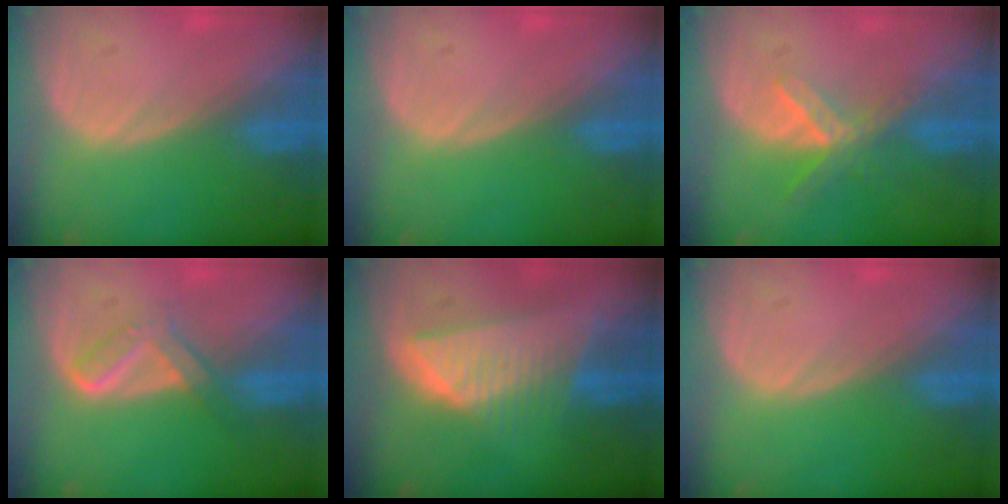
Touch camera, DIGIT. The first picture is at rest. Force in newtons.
{"total": 0.0}
{"total": 5.7, "press": 5.0, "slide": 2.8}
{"total": 4.0, "press": 4.0, "slide": 0.5}
{"total": 7.9, "press": 7.2, "slide": 3.2}
{"total": 0.0}